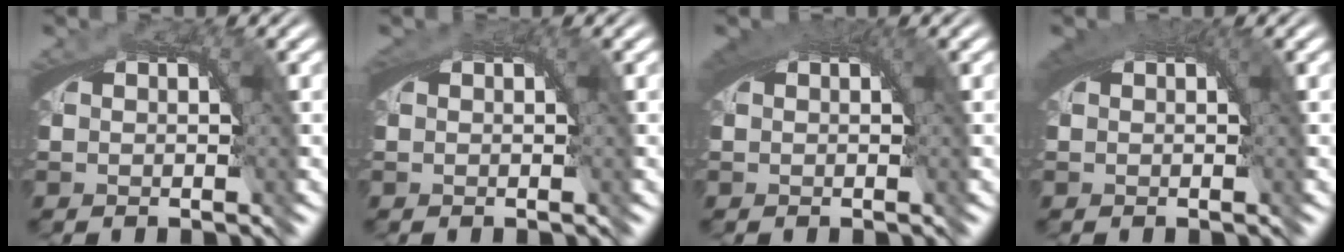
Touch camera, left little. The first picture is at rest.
{"total": 0.0}
{"total": 1.5, "force": [0.4, 0.9, 1.1], "torque": [-0.019, -0.007, 0.009]}
{"total": 1.5, "force": [0.4, 0.9, 1.1], "torque": [-0.019, -0.007, 0.008]}